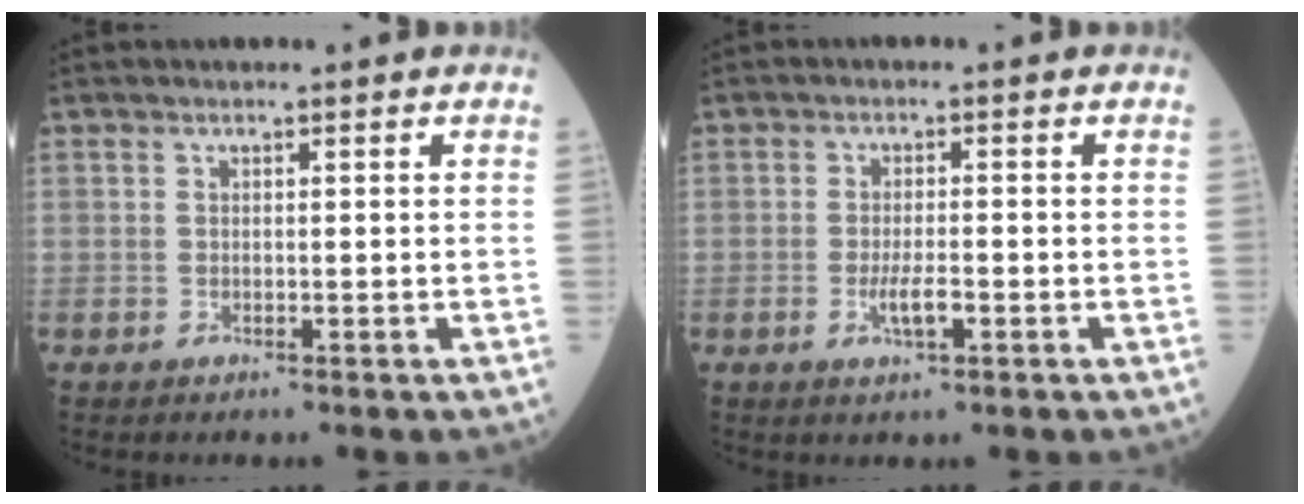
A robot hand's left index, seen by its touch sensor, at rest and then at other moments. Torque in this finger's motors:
{"motor_torque": [0.72, 0.38, 0.29, 0.08]}